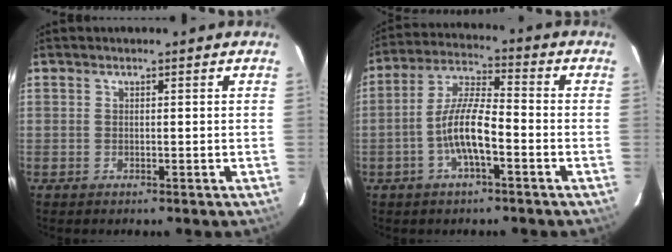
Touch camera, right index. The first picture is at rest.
{"total": 9.1, "force": [-3.4, 2.3, 8.2], "torque": [-0.169, 0.006, -0.063]}